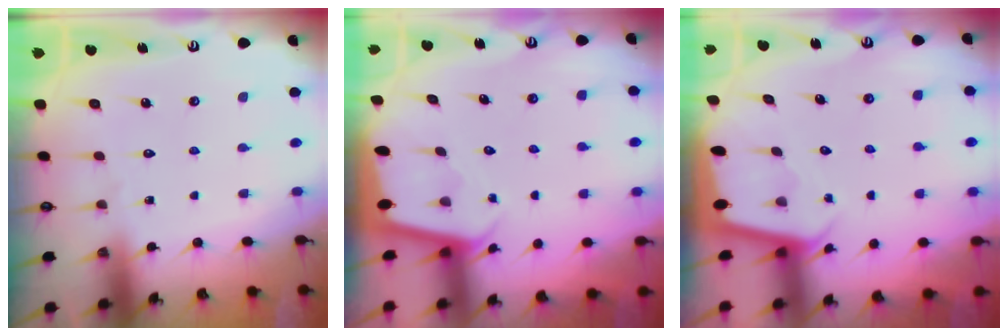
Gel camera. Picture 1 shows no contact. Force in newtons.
{"total": 2.0, "press": 2.0, "slide": 0.1}
{"total": 1.8, "press": 1.8, "slide": 0.1}